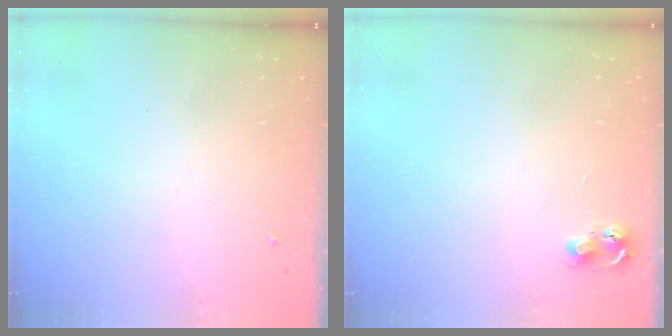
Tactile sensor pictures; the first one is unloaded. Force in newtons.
{"total": 5.3, "press": 5.3, "slide": 0.5}